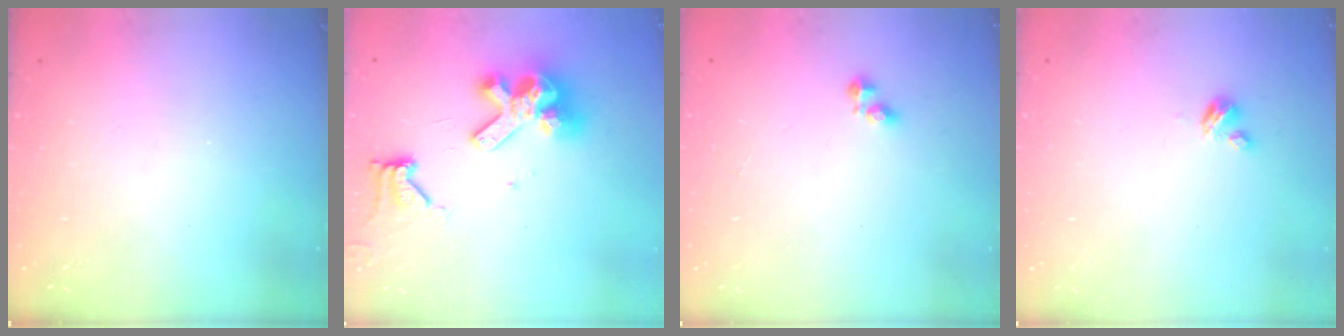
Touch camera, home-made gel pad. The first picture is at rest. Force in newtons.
{"total": 13.3, "press": 13.2, "slide": 1.6}
{"total": 2.1, "press": 2.1, "slide": 0.3}
{"total": 2.7, "press": 2.7, "slide": 0.3}